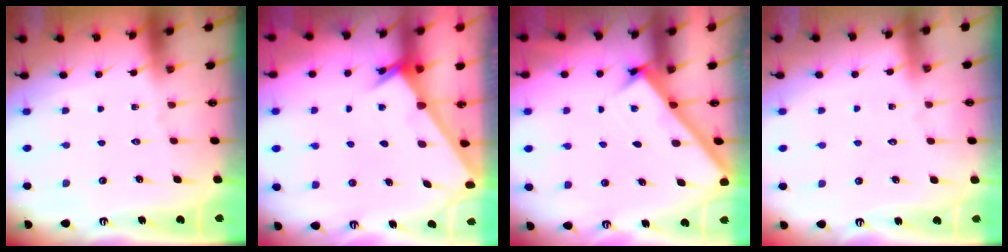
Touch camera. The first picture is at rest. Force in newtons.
{"total": 2.6, "press": 2.6, "slide": 0.2}
{"total": 2.7, "press": 2.7, "slide": 0.3}
{"total": 2.4, "press": 2.4, "slide": 0.3}